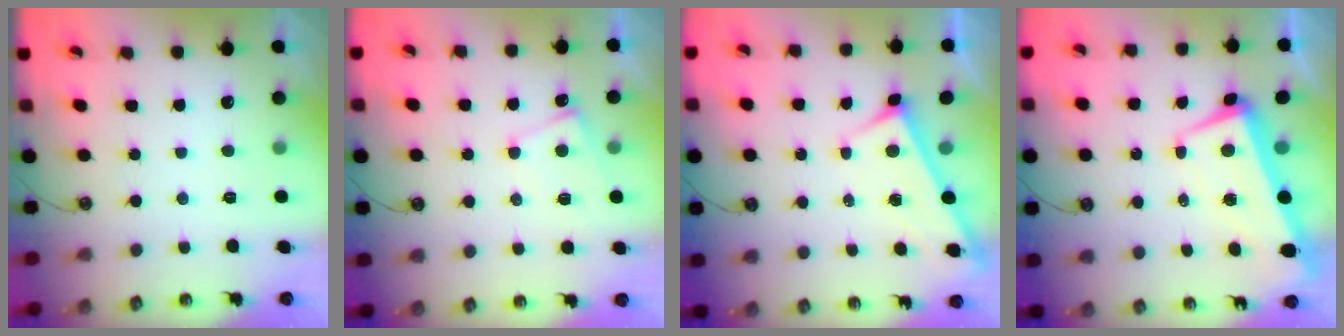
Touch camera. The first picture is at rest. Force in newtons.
{"total": 2.6, "press": 2.5, "slide": 0.5}
{"total": 3.0, "press": 3.0, "slide": 0.2}
{"total": 3.8, "press": 3.1, "slide": 2.1}